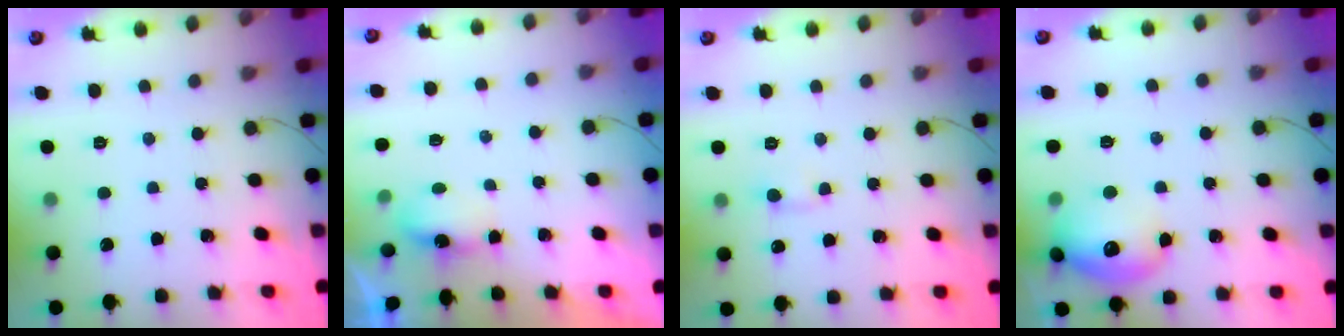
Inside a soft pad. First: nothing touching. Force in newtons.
{"total": 4.1, "press": 3.9, "slide": 0.9}
{"total": 2.3, "press": 2.0, "slide": 1.3}
{"total": 15.3, "press": 15.3, "slide": 1.3}